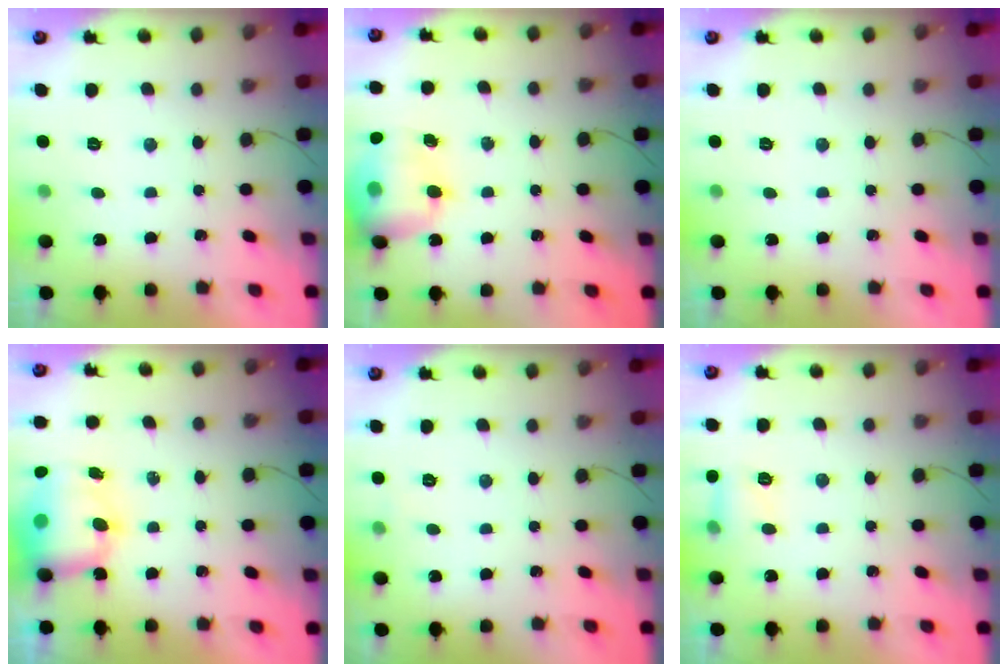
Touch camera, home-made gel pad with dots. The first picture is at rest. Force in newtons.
{"total": 17.1, "press": 16.9, "slide": 2.9}
{"total": 0.0}
{"total": 10.2, "press": 10.1, "slide": 1.7}
{"total": 6.2, "press": 1.7, "slide": 5.9}
{"total": 4.1, "press": 4.0, "slide": 1.2}